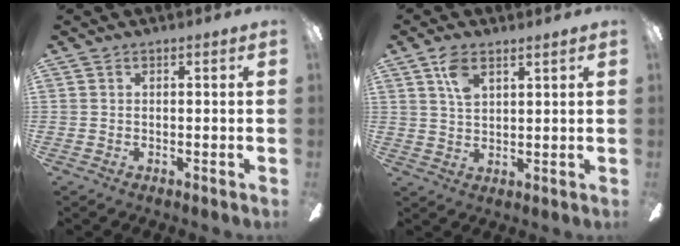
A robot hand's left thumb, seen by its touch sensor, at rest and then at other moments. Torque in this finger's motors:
{"motor_torque": [0.71, 0.65, 0.57, -0.38, 0.08]}